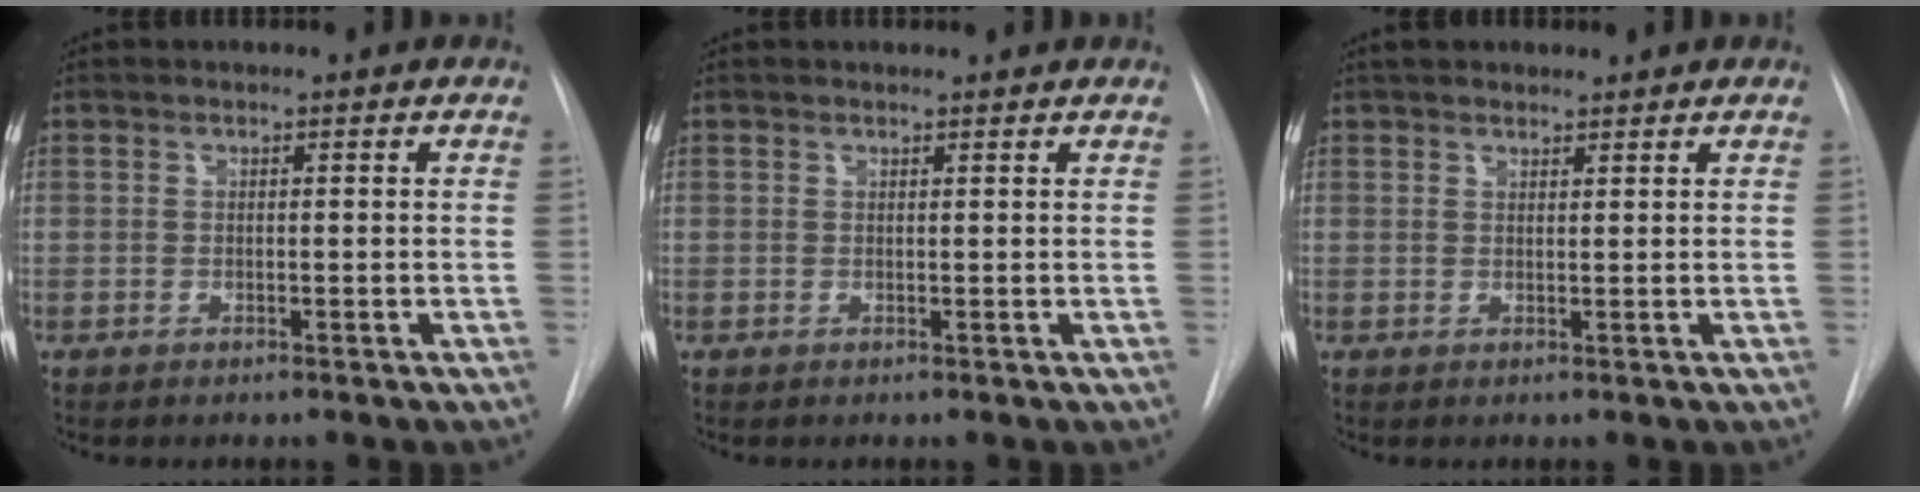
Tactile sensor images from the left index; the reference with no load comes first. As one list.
[{"total": 2.2, "force": [2.1, 0.4, 0.3], "torque": [-0.010, 0.013, 0.025]}, {"total": 4.3, "force": [3.8, 1.4, 1.5], "torque": [-0.015, 0.028, 0.061]}]